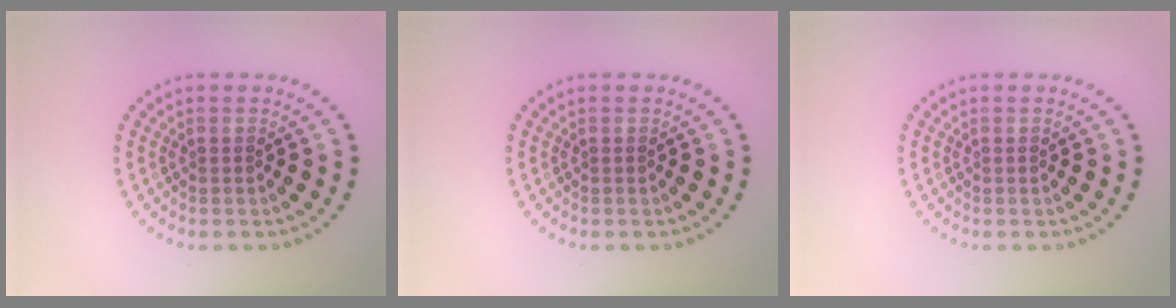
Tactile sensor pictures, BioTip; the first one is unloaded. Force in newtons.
{"total": 0.0}
{"total": 0.0}